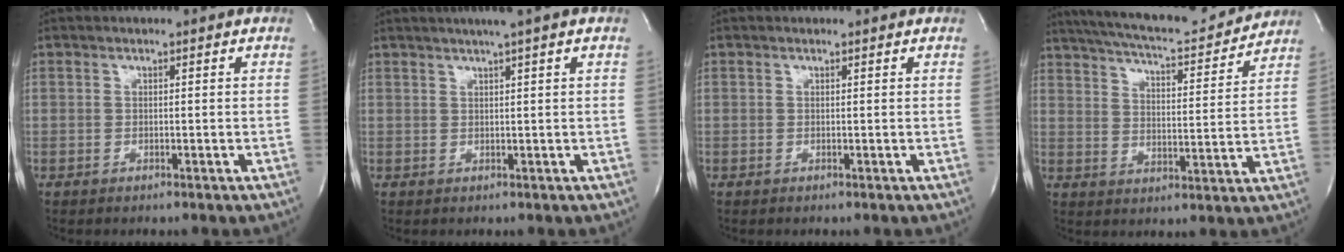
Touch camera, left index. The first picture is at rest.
{"total": 4.1, "force": [2.8, -0.9, 2.8], "torque": [-0.042, 0.015, 0.046]}
{"total": 0.0}
{"total": 17.8, "force": [16.1, 2.8, 7.0], "torque": [-0.119, 0.007, 0.229]}